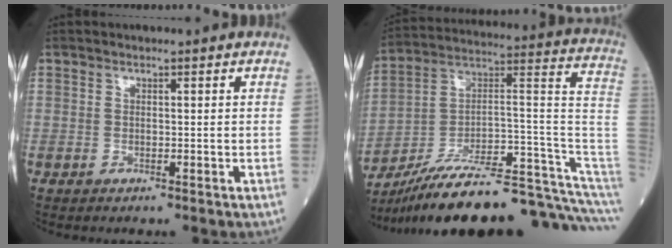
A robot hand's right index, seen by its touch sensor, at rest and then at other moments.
{"total": 28.5, "force": [-23.3, 1.2, 16.3], "torque": [-0.145, 0.032, -0.352]}